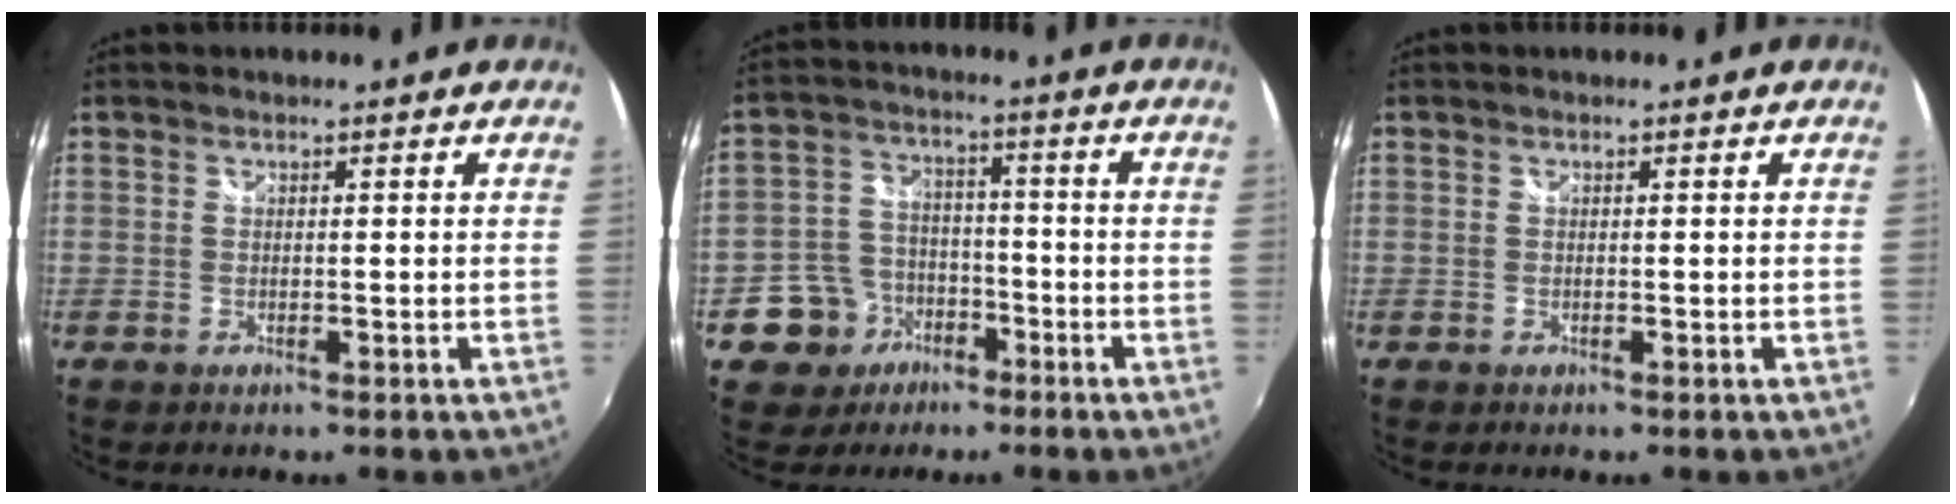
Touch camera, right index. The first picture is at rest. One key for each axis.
{"total": 9.5, "fx": -4.7, "fy": 8.1, "fz": 2.0, "tx": -0.069, "ty": 0.026, "tz": -0.066}
{"total": 0.0}